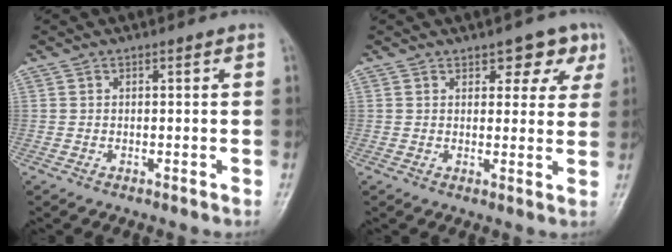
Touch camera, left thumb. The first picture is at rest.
{"total": 5.8, "force": [3.3, 3.4, 3.2], "torque": [-0.001, -0.013, 0.038]}